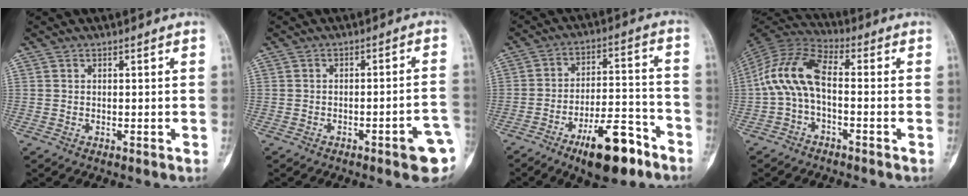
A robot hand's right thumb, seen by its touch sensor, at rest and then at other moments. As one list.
[{"total": 7.6, "force": [-3.4, 1.4, 6.7], "torque": [-0.071, 0.021, -0.038]}, {"total": 14.3, "force": [-8.8, 5.1, 10.0], "torque": [-0.140, 0.066, -0.139]}, {"total": 10.5, "force": [-1.2, 5.2, 9.1], "torque": [-0.188, 0.037, -0.034]}]